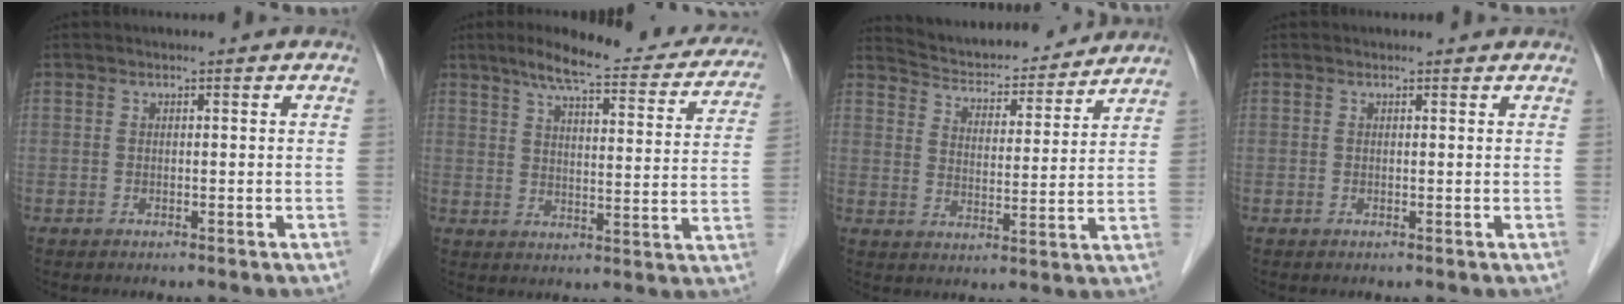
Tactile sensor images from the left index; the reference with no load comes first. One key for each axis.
{"total": 21.2, "fx": 17.6, "fy": 4.3, "fz": 10.9, "tx": -0.138, "ty": 0.011, "tz": 0.218}
{"total": 15.5, "fx": 14.7, "fy": 3.1, "fz": 3.7, "tx": -0.052, "ty": 0.006, "tz": 0.213}
{"total": 1.0, "fx": 0.9, "fy": 0.3, "fz": 0.0, "tx": -0.011, "ty": 0.001, "tz": 0.008}